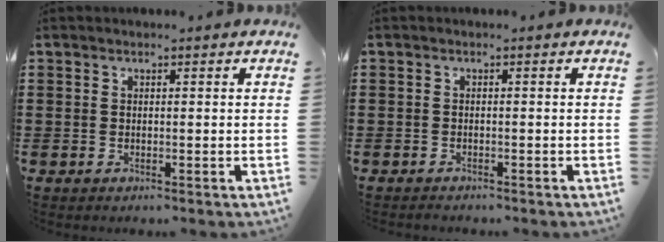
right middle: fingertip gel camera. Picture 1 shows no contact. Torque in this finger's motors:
{"motor_torque": [0.92, 0.08, 0.04, 0.04]}